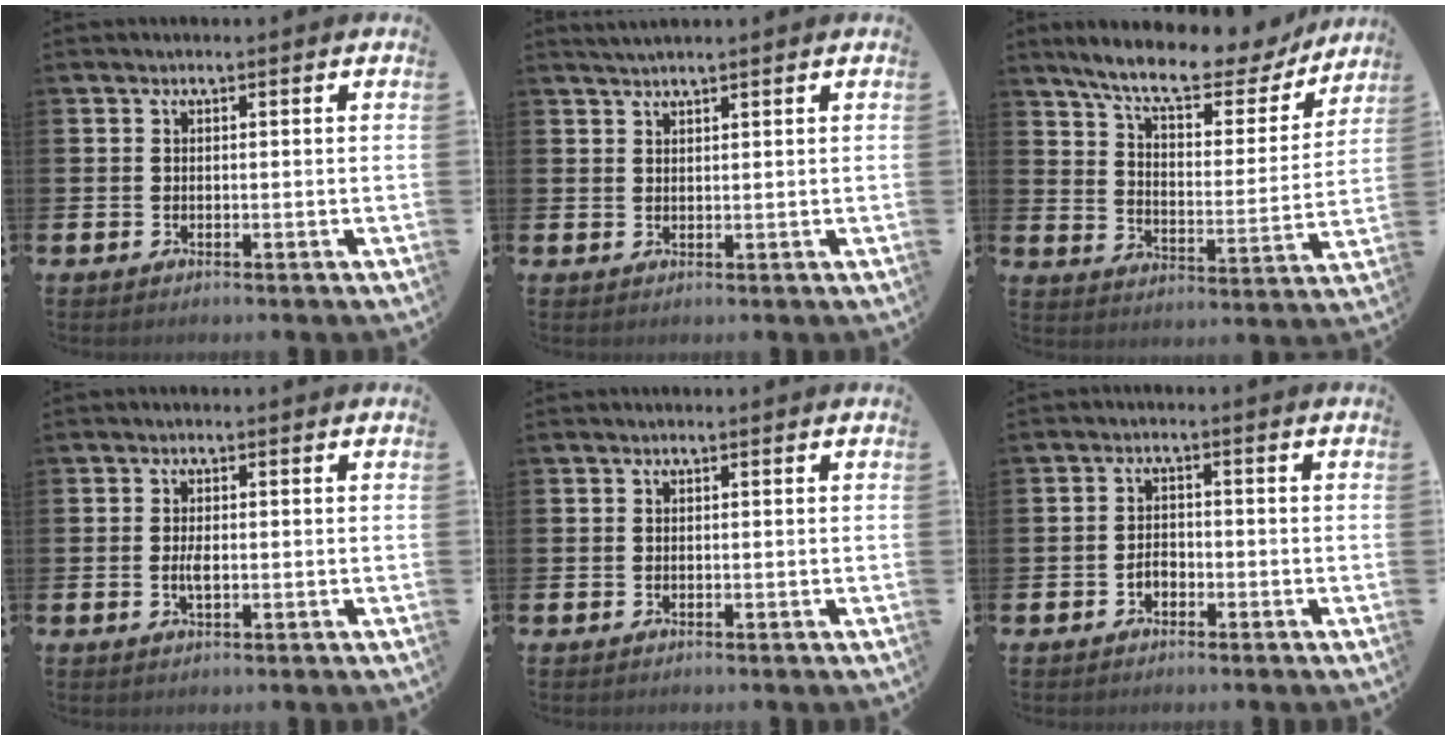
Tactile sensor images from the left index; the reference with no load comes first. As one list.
[{"total": 1.6, "force": [1.5, 0.0, 0.4], "torque": [-0.009, -0.001, 0.028]}, {"total": 10.0, "force": [8.6, 2.3, 4.6], "torque": [-0.123, -0.051, 0.145]}, {"total": 2.0, "force": [-0.4, 0.8, 1.9], "torque": [-0.026, -0.003, -0.010]}, {"total": 0.0}, {"total": 1.8, "force": [-1.0, 1.2, 0.9], "torque": [-0.014, 0.001, -0.022]}]